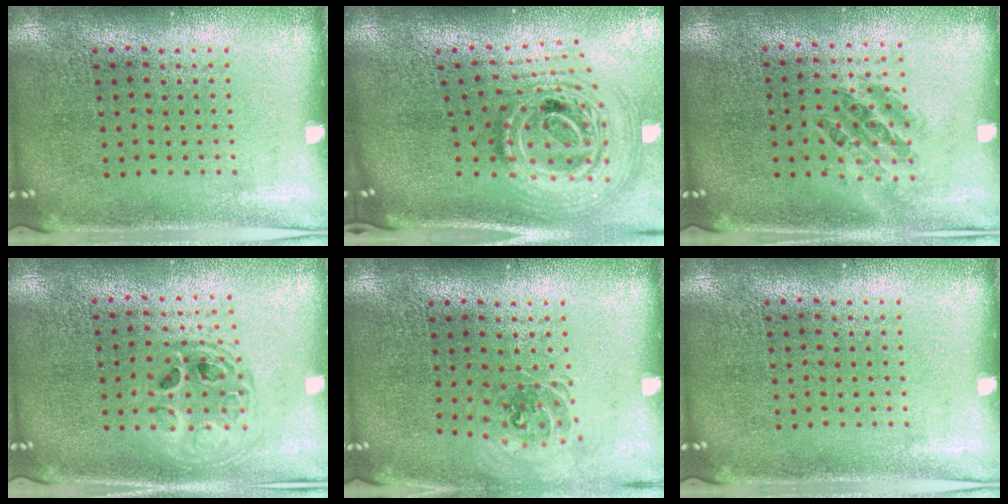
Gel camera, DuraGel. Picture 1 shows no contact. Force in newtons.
{"total": 3.0, "press": 2.0, "slide": 2.2}
{"total": 0.9, "press": 0.8, "slide": 0.4}
{"total": 1.6, "press": 1.4, "slide": 0.8}
{"total": 0.9, "press": 0.8, "slide": 0.2}
{"total": 0.0}